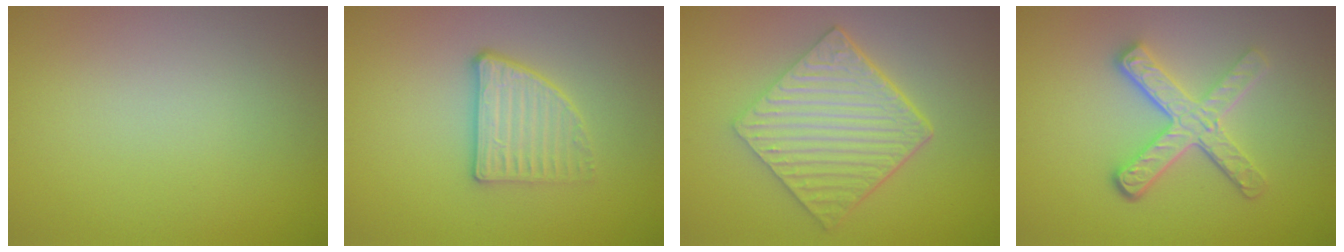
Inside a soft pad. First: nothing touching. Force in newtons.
{"total": 2.7, "press": 2.4, "slide": 1.1}
{"total": 6.4, "press": 4.5, "slide": 4.6}
{"total": 4.5, "press": 3.3, "slide": 3.0}